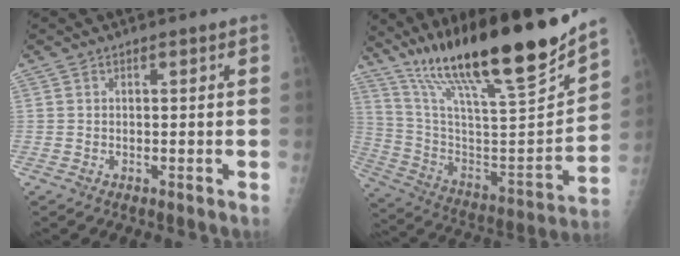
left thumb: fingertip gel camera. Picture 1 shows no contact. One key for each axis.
{"total": 29.4, "fx": 21.8, "fy": 3.7, "fz": 19.3, "tx": -0.307, "ty": -0.086, "tz": 0.371}